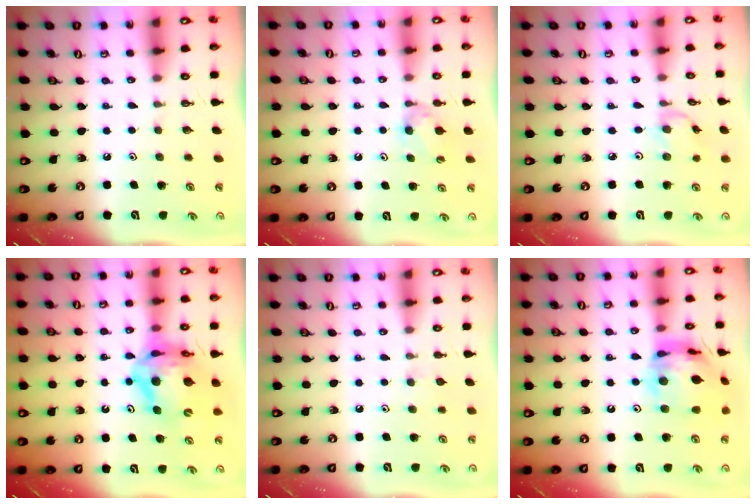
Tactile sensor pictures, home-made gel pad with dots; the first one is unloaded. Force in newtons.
{"total": 4.1, "press": 3.9, "slide": 0.9}
{"total": 2.6, "press": 2.6, "slide": 0.2}
{"total": 15.6, "press": 15.5, "slide": 1.9}
{"total": 4.4, "press": 4.4, "slide": 0.6}
{"total": 17.0, "press": 16.9, "slide": 1.9}